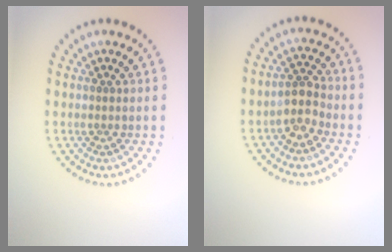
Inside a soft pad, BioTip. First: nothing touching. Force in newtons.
{"total": 2.5, "press": 2.1, "slide": 1.4}